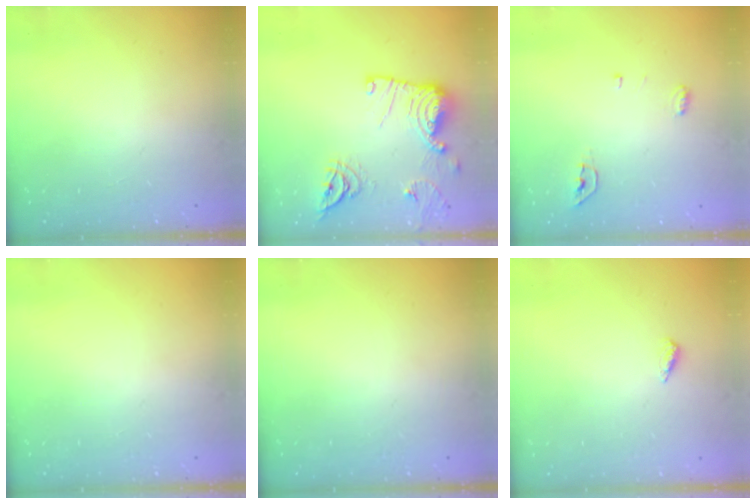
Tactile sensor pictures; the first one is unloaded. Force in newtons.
{"total": 17.4, "press": 17.4, "slide": 1.1}
{"total": 4.4, "press": 4.3, "slide": 0.8}
{"total": 0.0}
{"total": 0.0}
{"total": 2.6, "press": 2.2, "slide": 1.3}